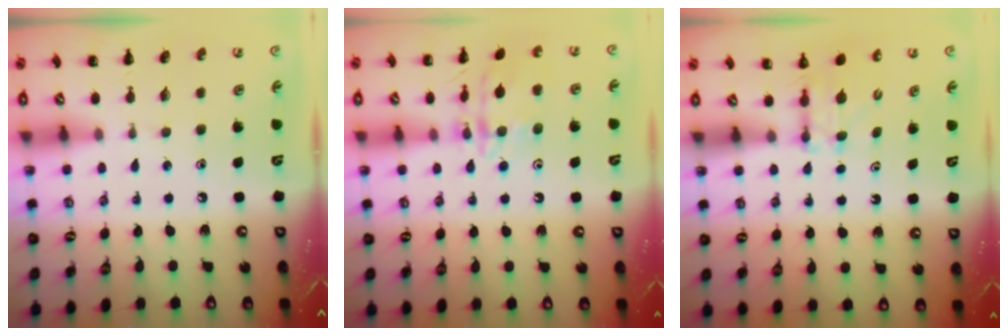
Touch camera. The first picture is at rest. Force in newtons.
{"total": 13.6, "press": 13.5, "slide": 0.7}
{"total": 2.7, "press": 2.5, "slide": 1.1}